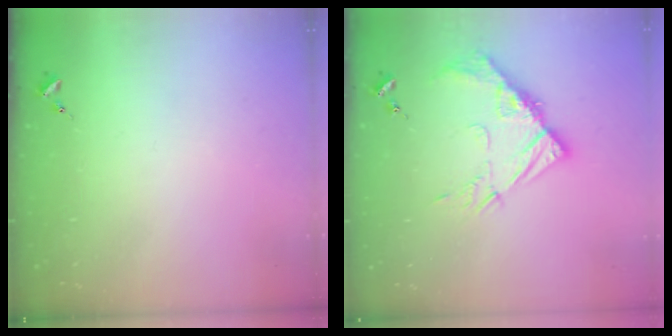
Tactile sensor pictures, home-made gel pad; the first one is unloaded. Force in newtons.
{"total": 12.2, "press": 12.1, "slide": 0.9}